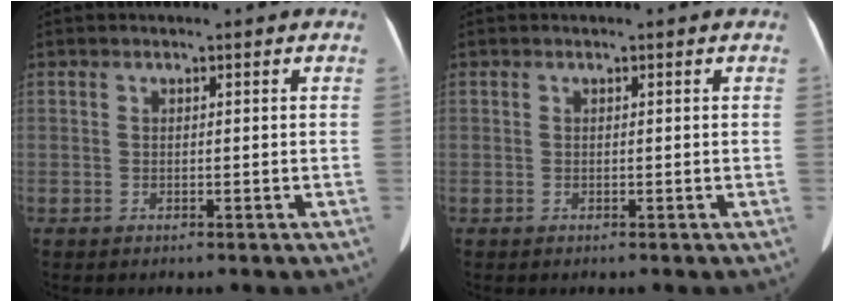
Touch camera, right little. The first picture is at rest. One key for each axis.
{"total": 0.0}